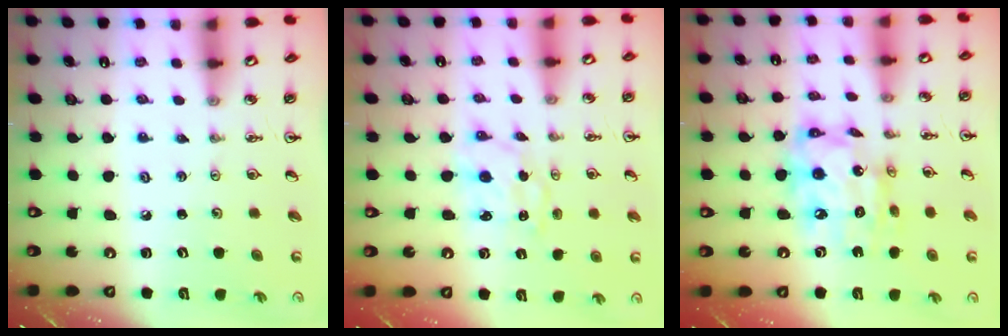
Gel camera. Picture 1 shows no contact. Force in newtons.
{"total": 1.4, "press": 1.4, "slide": 0.0}
{"total": 14.0, "press": 13.9, "slide": 1.6}